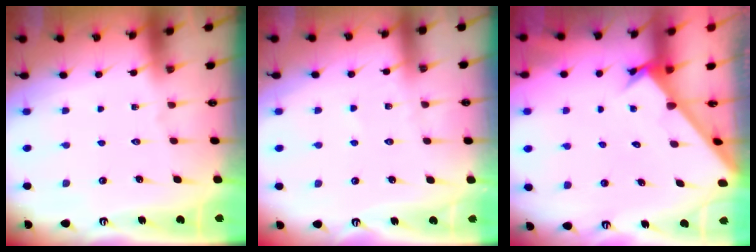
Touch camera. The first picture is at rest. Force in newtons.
{"total": 4.2, "press": 4.1, "slide": 0.4}
{"total": 2.5, "press": 2.5, "slide": 0.1}